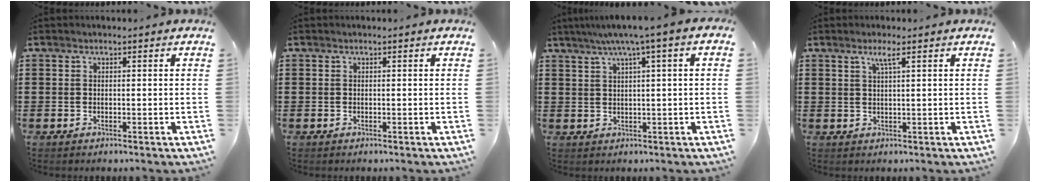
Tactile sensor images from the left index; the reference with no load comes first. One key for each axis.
{"total": 0.0}
{"total": 3.8, "fx": 1.3, "fy": 0.0, "fz": 3.5, "tx": -0.069, "ty": 0.000, "tz": 0.018}
{"total": 2.2, "fx": 1.0, "fy": 0.0, "fz": 1.9, "tx": -0.040, "ty": -0.001, "tz": 0.017}